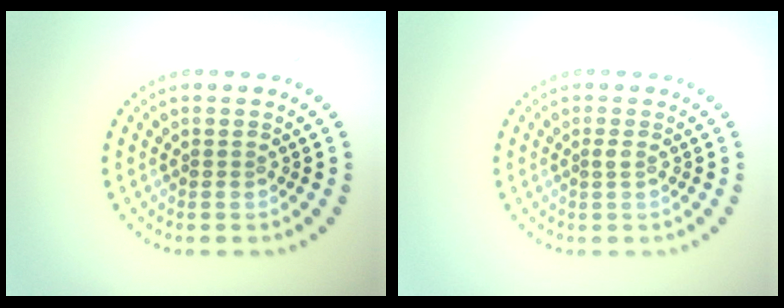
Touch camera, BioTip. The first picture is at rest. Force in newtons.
{"total": 0.5, "press": 0.4, "slide": 0.3}